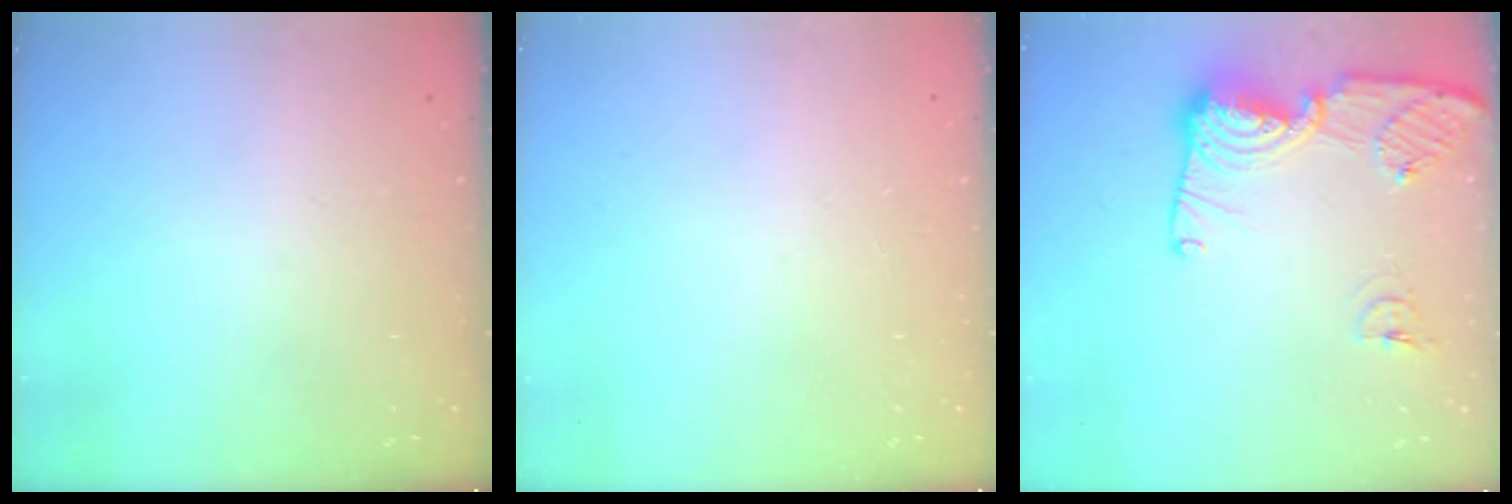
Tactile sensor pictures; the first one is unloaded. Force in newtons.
{"total": 0.0}
{"total": 13.9, "press": 13.8, "slide": 1.5}